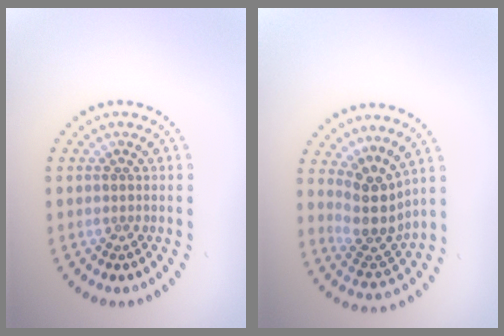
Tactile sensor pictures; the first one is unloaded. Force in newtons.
{"total": 3.8, "press": 2.9, "slide": 2.5}